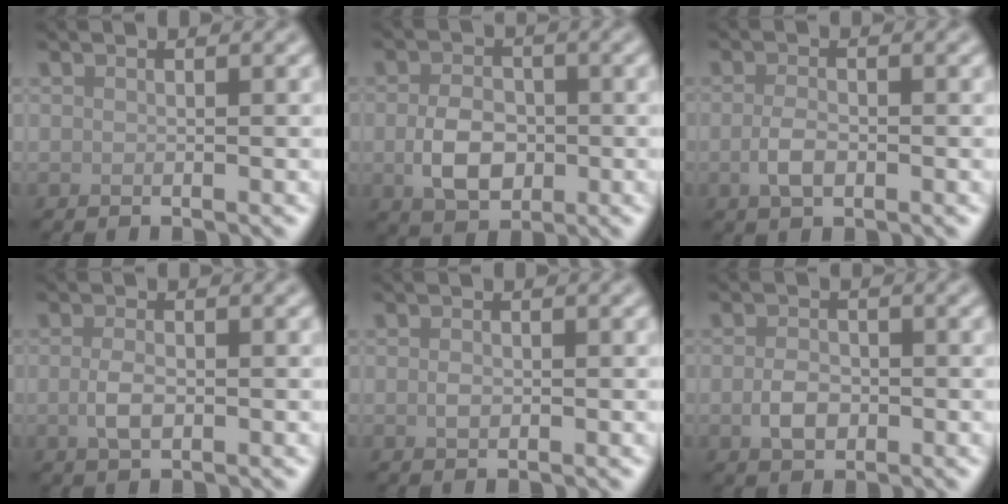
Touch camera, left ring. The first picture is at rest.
{"total": 4.3, "force": [-0.7, 3.0, 3.0], "torque": [-0.059, -0.002, -0.016]}
{"total": 2.1, "force": [-0.6, 1.2, 1.7], "torque": [-0.037, 0.000, -0.013]}
{"total": 2.0, "force": [-0.3, 1.1, 1.7], "torque": [-0.039, -0.001, -0.006]}
{"total": 1.0, "force": [0.0, 0.6, 0.7], "torque": [-0.015, -0.001, -0.002]}
{"total": 2.4, "force": [-0.6, 1.7, 1.6], "torque": [-0.033, -0.001, -0.014]}